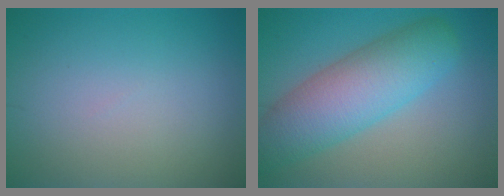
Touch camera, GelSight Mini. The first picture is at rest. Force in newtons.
{"total": 7.7, "press": 7.7, "slide": 0.2}